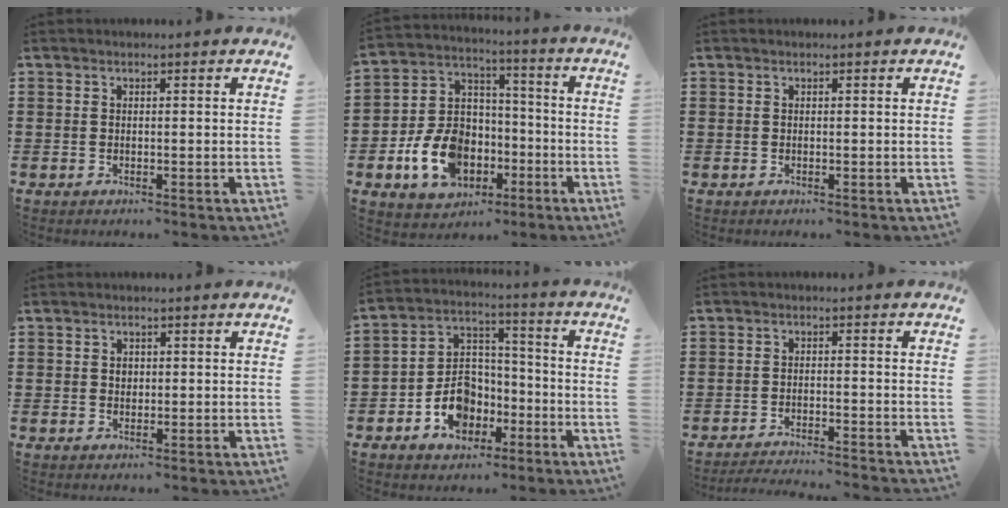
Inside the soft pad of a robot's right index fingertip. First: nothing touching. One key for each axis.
{"total": 12.4, "fx": -4.5, "fy": 9.4, "fz": 6.7, "tx": -0.166, "ty": 0.018, "tz": -0.079}
{"total": 0.0}
{"total": 1.2, "fx": 0.3, "fy": 1.0, "fz": 0.7, "tx": -0.015, "ty": 0.006, "tz": 0.005}
{"total": 8.5, "fx": -4.2, "fy": 6.2, "fz": 4.0, "tx": -0.091, "ty": 0.024, "tz": -0.075}
{"total": 2.9, "fx": -2.8, "fy": -0.5, "fz": 0.4, "tx": -0.010, "ty": -0.004, "tz": -0.060}